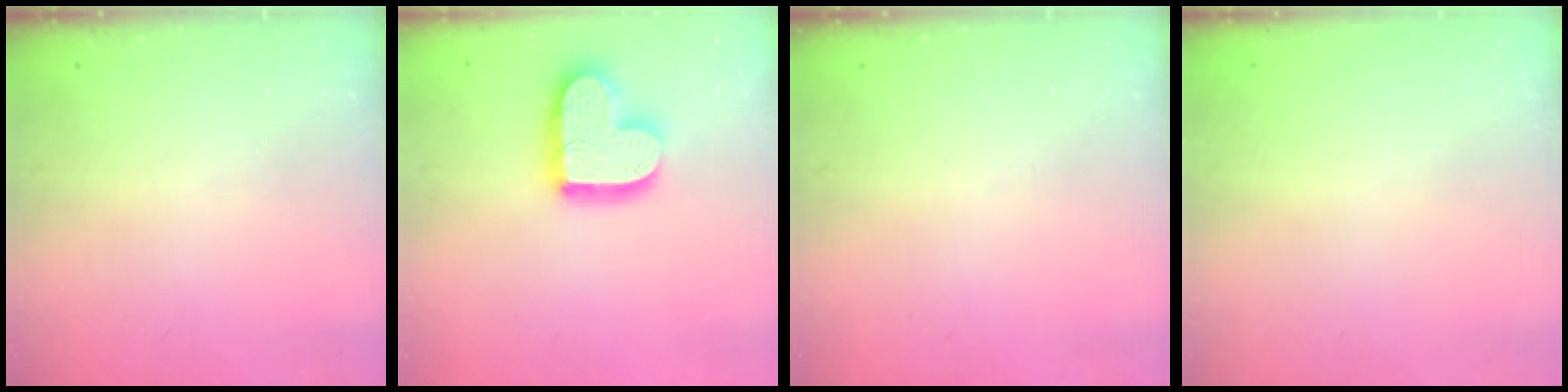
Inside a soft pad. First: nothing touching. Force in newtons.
{"total": 16.4, "press": 16.4, "slide": 1.1}
{"total": 0.0}
{"total": 0.0}